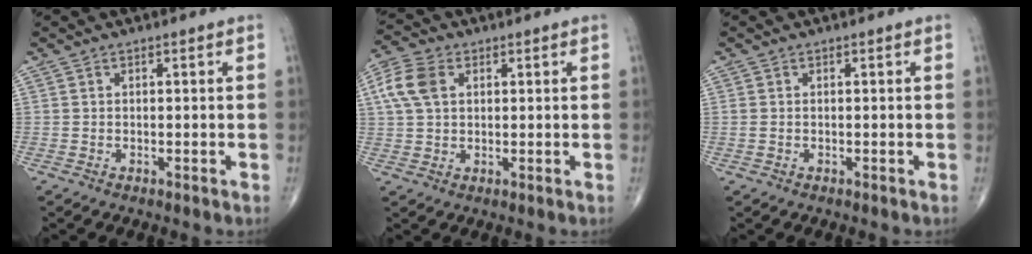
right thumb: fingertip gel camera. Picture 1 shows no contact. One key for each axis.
{"total": 7.5, "fx": 2.1, "fy": 5.0, "fz": 5.2, "tx": -0.116, "ty": 0.012, "tz": 0.039}
{"total": 0.8, "fx": 0.0, "fy": 0.6, "fz": 0.6, "tx": -0.020, "ty": 0.005, "tz": 0.003}